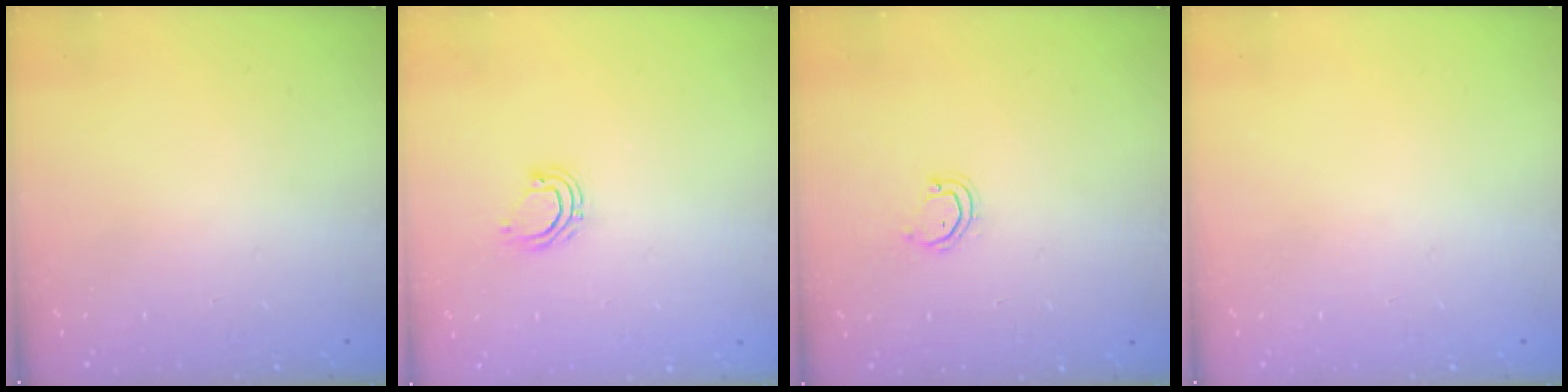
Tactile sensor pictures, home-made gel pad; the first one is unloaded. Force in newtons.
{"total": 4.5, "press": 4.5, "slide": 0.2}
{"total": 3.4, "press": 3.4, "slide": 0.2}
{"total": 0.0}